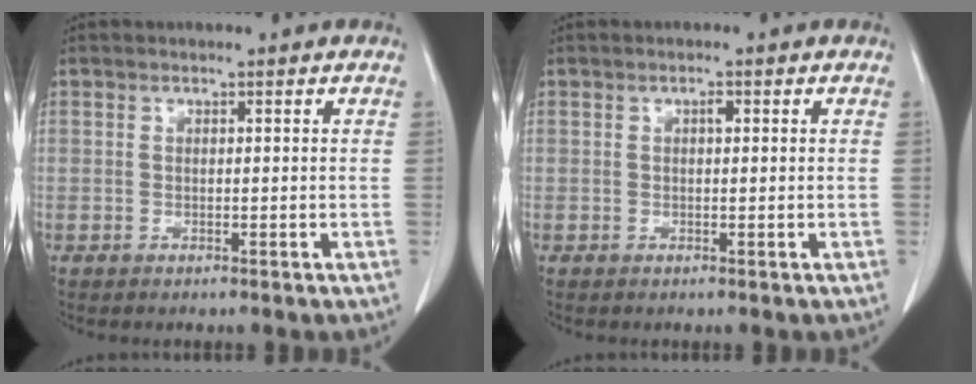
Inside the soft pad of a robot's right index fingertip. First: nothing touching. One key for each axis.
{"total": 0.8, "fx": 0.2, "fy": 0.3, "fz": 0.7, "tx": -0.013, "ty": 0.002, "tz": 0.003}